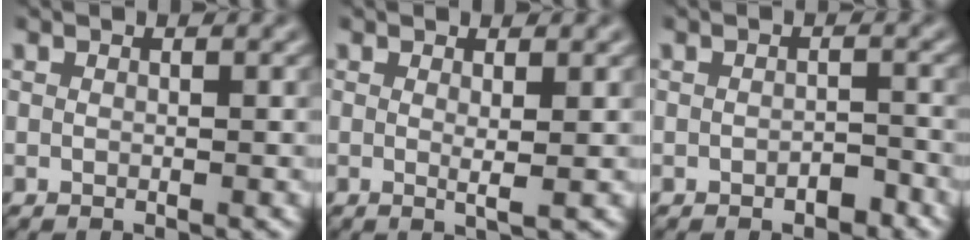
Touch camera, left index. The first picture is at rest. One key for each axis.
{"total": 1.4, "fx": 0.3, "fy": 0.1, "fz": 1.4, "tx": -0.023, "ty": -0.005, "tz": 0.002}
{"total": 1.4, "fx": -0.8, "fy": 0.7, "fz": 0.9, "tx": -0.015, "ty": 0.001, "tz": -0.014}